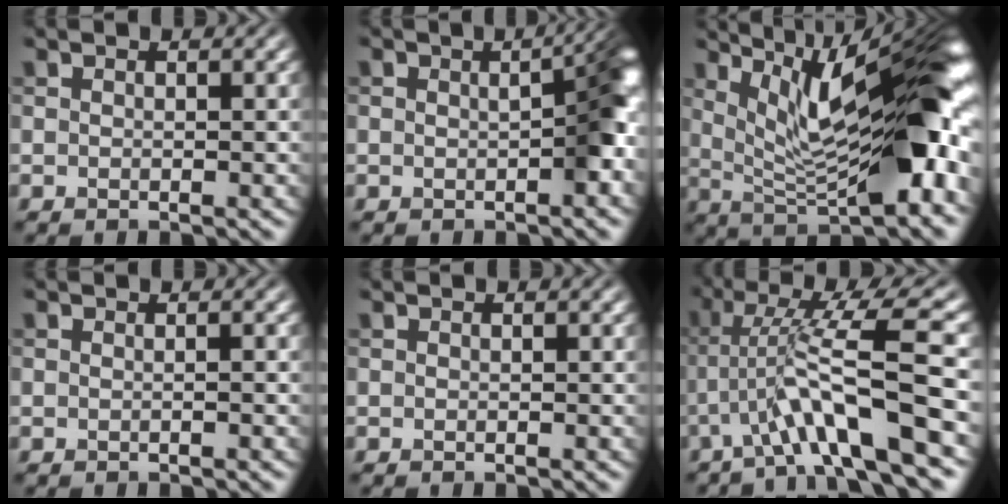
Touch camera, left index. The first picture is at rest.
{"total": 4.0, "force": [-0.1, 1.1, 3.8], "torque": [-0.051, 0.008, -0.001]}
{"total": 12.5, "force": [3.2, 3.4, 11.6], "torque": [-0.169, 0.008, 0.056]}
{"total": 0.0}
{"total": 0.0}
{"total": 8.1, "force": [-2.8, 0.8, 7.6], "torque": [-0.128, 0.019, -0.050]}